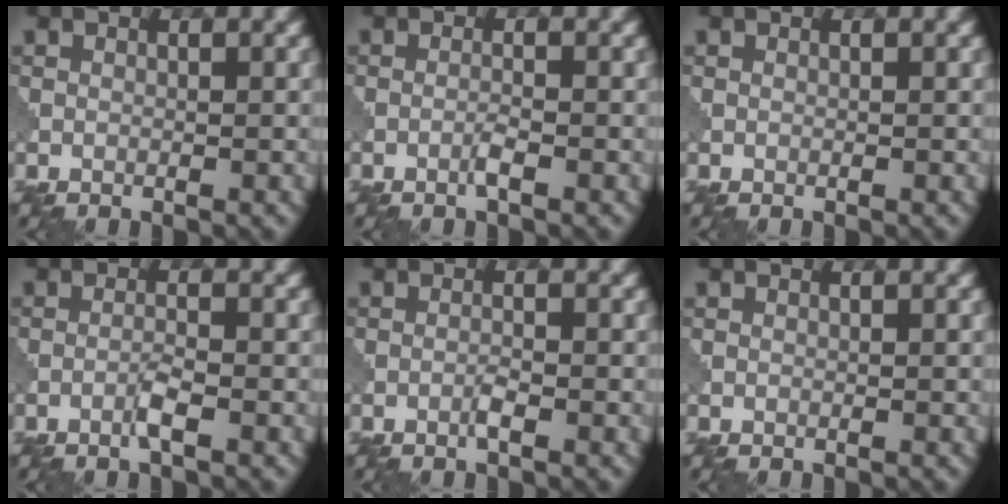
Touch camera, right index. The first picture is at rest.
{"total": 1.1, "force": [-0.6, 0.0, 0.9], "torque": [-0.017, 0.004, -0.015]}
{"total": 0.0}
{"total": 1.6, "force": [-0.8, 0.0, 1.3], "torque": [-0.026, 0.005, -0.020]}
{"total": 1.0, "force": [-0.6, 0.1, 0.8], "torque": [-0.016, 0.002, -0.013]}
{"total": 0.0}